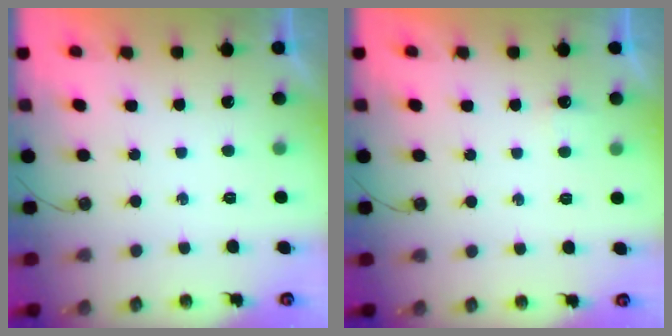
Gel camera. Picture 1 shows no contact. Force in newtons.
{"total": 2.7, "press": 2.6, "slide": 0.8}